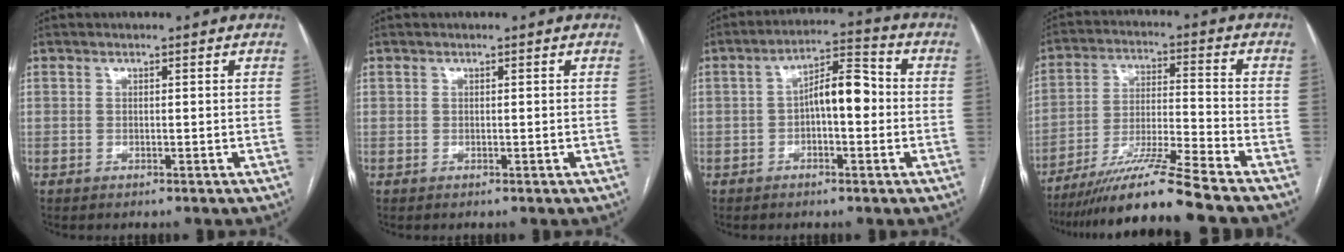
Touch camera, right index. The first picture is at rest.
{"total": 0.0}
{"total": 7.4, "force": [-0.5, 2.6, 7.0], "torque": [-0.116, 0.032, -0.010]}
{"total": 13.5, "force": [-11.1, -1.9, 7.5], "torque": [-0.137, -0.015, -0.199]}